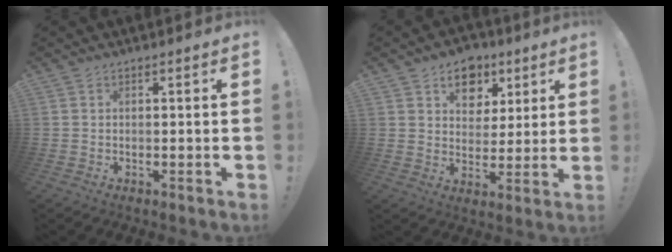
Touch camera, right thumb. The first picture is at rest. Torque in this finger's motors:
{"motor_torque": [0.60, 1.86, 0.15, -0.06, -0.02]}